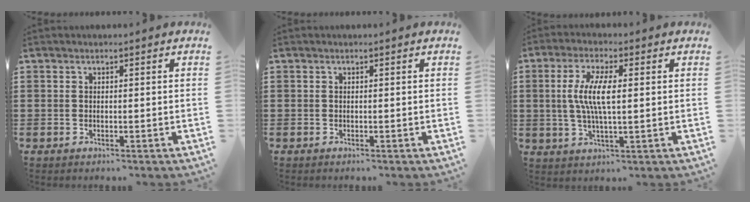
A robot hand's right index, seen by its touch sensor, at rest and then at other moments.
{"total": 0.0}
{"total": 7.1, "force": [0.7, 2.0, 6.8], "torque": [-0.142, 0.000, 0.005]}